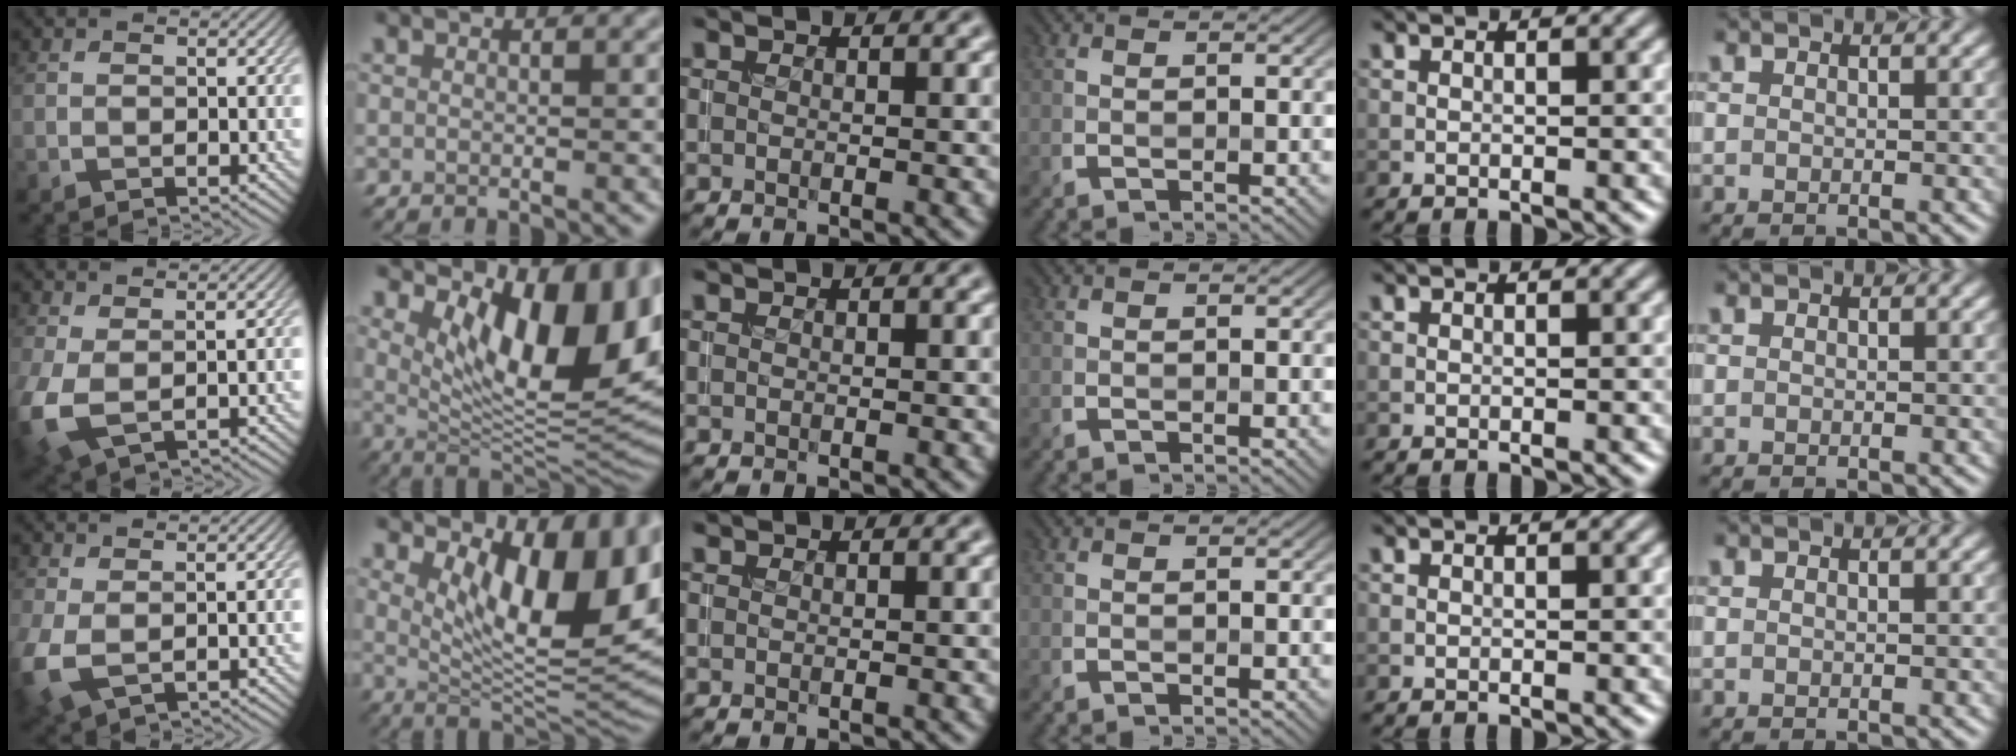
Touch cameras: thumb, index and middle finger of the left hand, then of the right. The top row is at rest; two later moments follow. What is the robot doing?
{"motion": "insert", "object": "coin"}